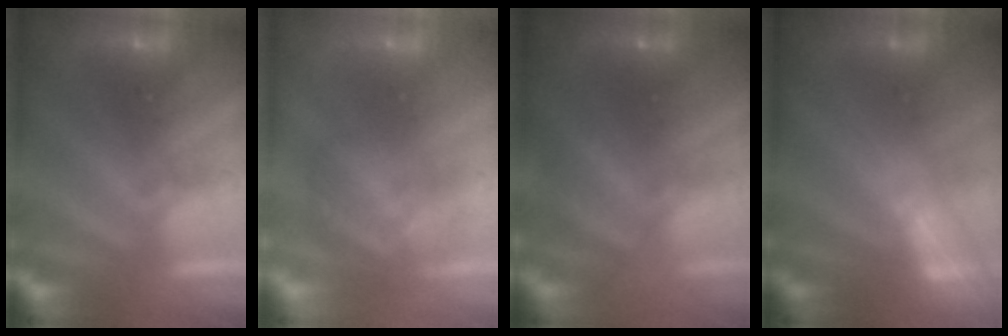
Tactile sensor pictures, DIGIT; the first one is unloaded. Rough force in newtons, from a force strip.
{"total": 3.2}
{"total": 1.7}
{"total": 2.5}